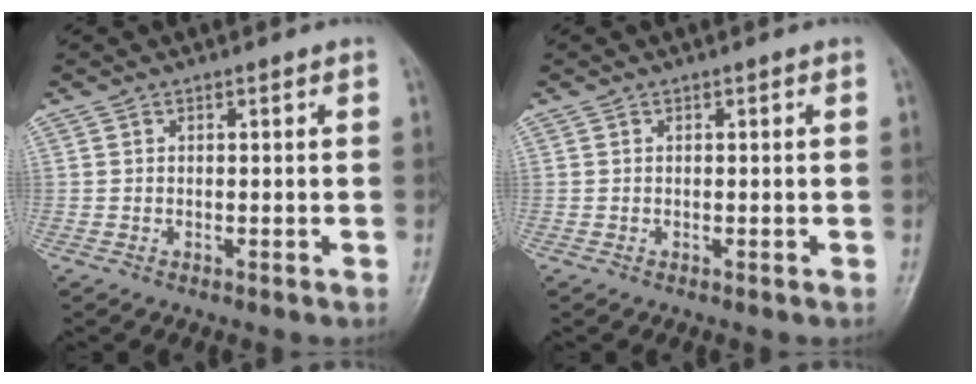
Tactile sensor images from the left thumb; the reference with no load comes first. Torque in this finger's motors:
{"motor_torque": [-0.01, 0.01, -0.02, -0.03, 0.00]}